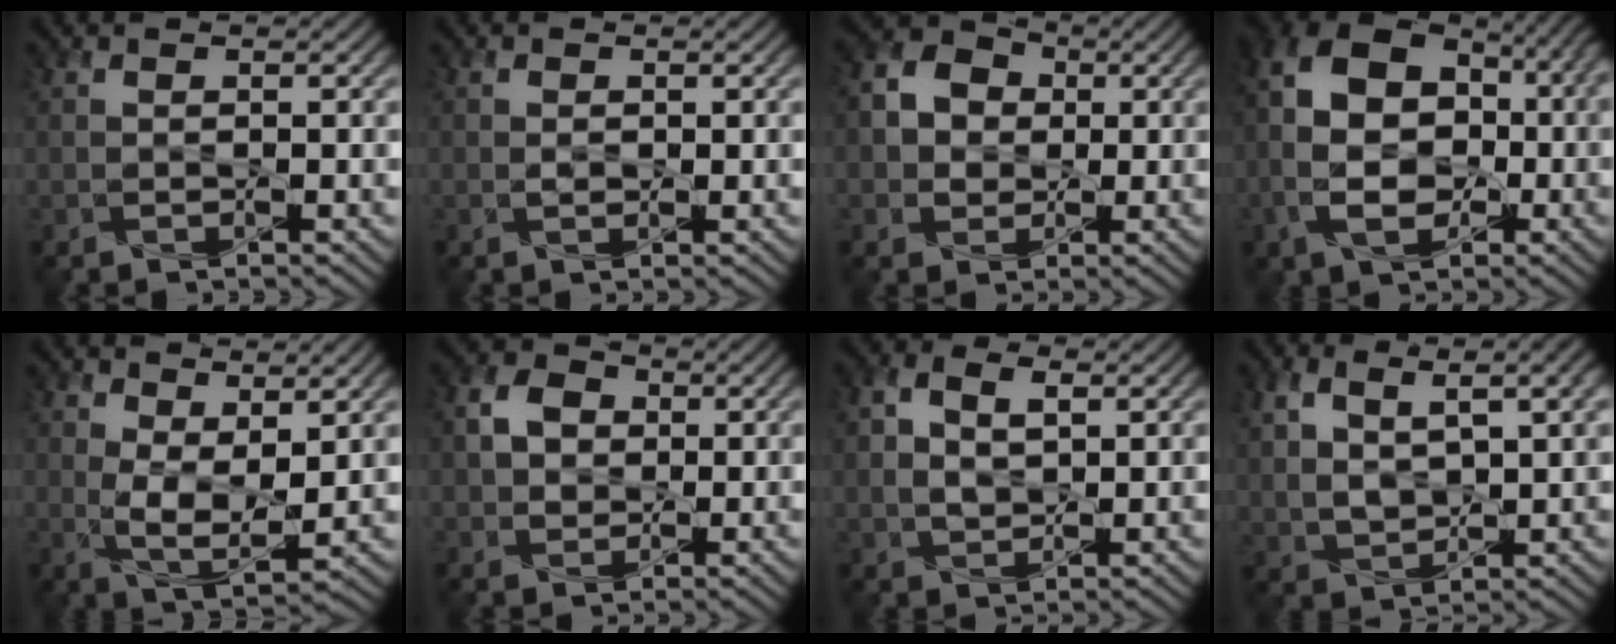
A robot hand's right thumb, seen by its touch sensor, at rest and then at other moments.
{"total": 0.8, "force": [0.0, 0.6, 0.6], "torque": [-0.012, -0.002, 0.000]}
{"total": 5.6, "force": [0.4, 4.9, 2.6], "torque": [-0.068, 0.007, -0.007]}
{"total": 13.4, "force": [-1.5, 9.3, 9.5], "torque": [-0.187, -0.010, -0.030]}
{"total": 6.0, "force": [1.7, 2.9, 4.9], "torque": [-0.108, -0.010, 0.032]}
{"total": 4.4, "force": [0.5, 3.7, 2.3], "torque": [-0.055, 0.008, 0.000]}
{"total": 4.4, "force": [1.1, 2.8, 3.2], "torque": [-0.072, 0.002, 0.019]}
{"total": 8.0, "force": [3.2, 3.8, 6.3], "torque": [-0.137, 0.002, 0.065]}